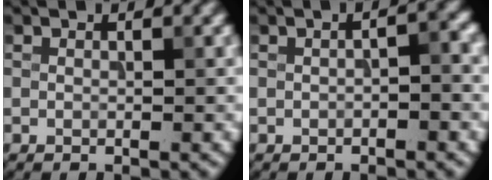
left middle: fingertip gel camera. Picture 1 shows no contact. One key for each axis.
{"total": 1.5, "fx": -0.3, "fy": 0.3, "fz": 1.5, "tx": -0.025, "ty": 0.007, "tz": -0.005}